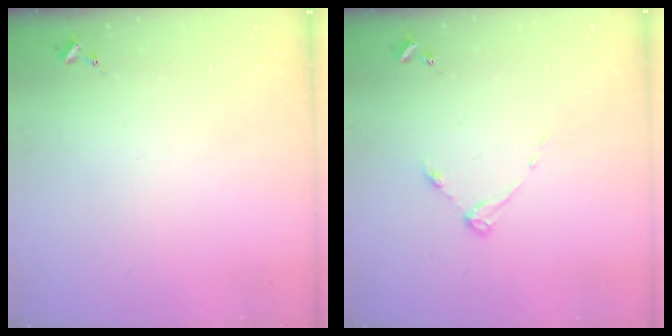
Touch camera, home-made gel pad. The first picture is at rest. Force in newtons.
{"total": 3.7, "press": 3.7, "slide": 0.4}